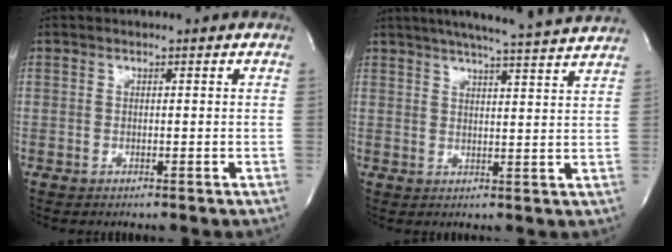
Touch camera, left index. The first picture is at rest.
{"total": 14.2, "force": [12.7, -0.8, 6.4], "torque": [-0.110, -0.007, 0.156]}